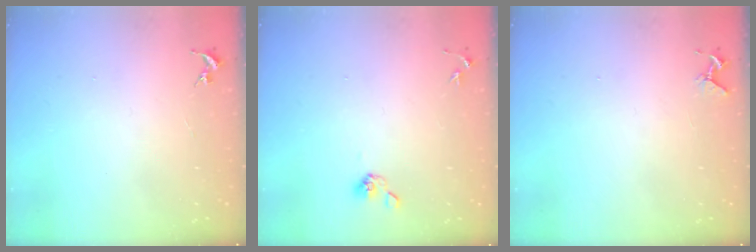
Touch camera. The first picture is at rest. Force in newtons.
{"total": 5.0, "press": 4.7, "slide": 1.7}
{"total": 4.2, "press": 4.2, "slide": 0.4}